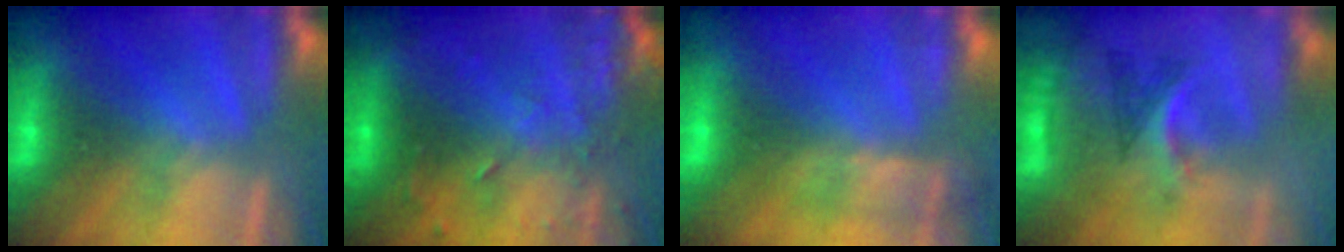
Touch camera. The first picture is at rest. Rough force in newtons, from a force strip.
{"total": 8.3}
{"total": 2.3}
{"total": 2.9}